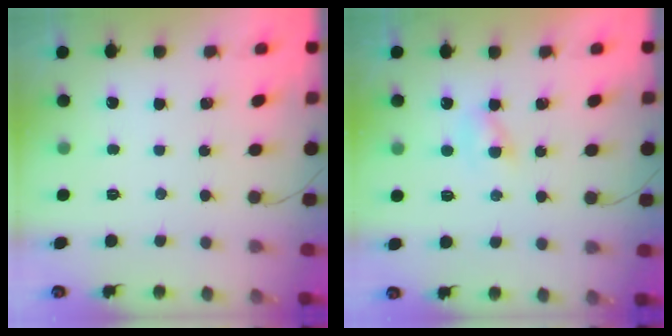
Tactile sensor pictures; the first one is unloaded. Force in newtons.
{"total": 1.7, "press": 1.5, "slide": 0.8}